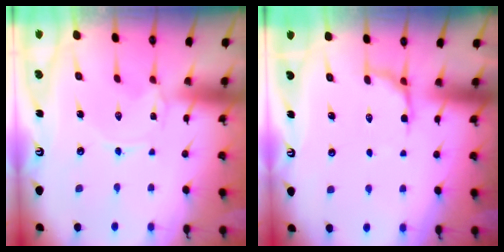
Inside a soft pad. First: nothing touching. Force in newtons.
{"total": 5.6, "press": 4.9, "slide": 2.7}